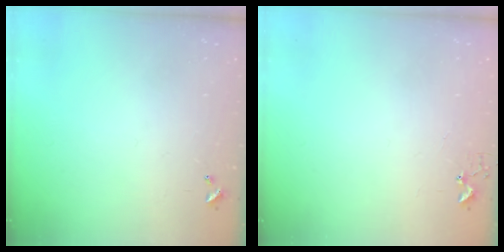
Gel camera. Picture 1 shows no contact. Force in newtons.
{"total": 2.7, "press": 2.7, "slide": 0.2}